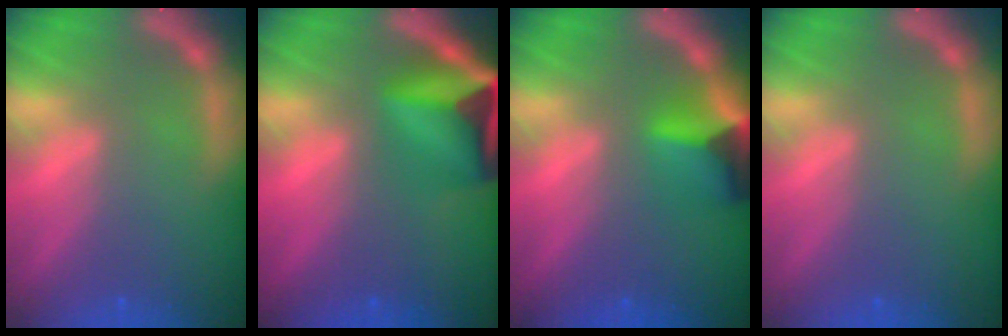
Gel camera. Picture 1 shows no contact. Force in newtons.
{"total": 10.0}
{"total": 5.4}
{"total": 0.0}